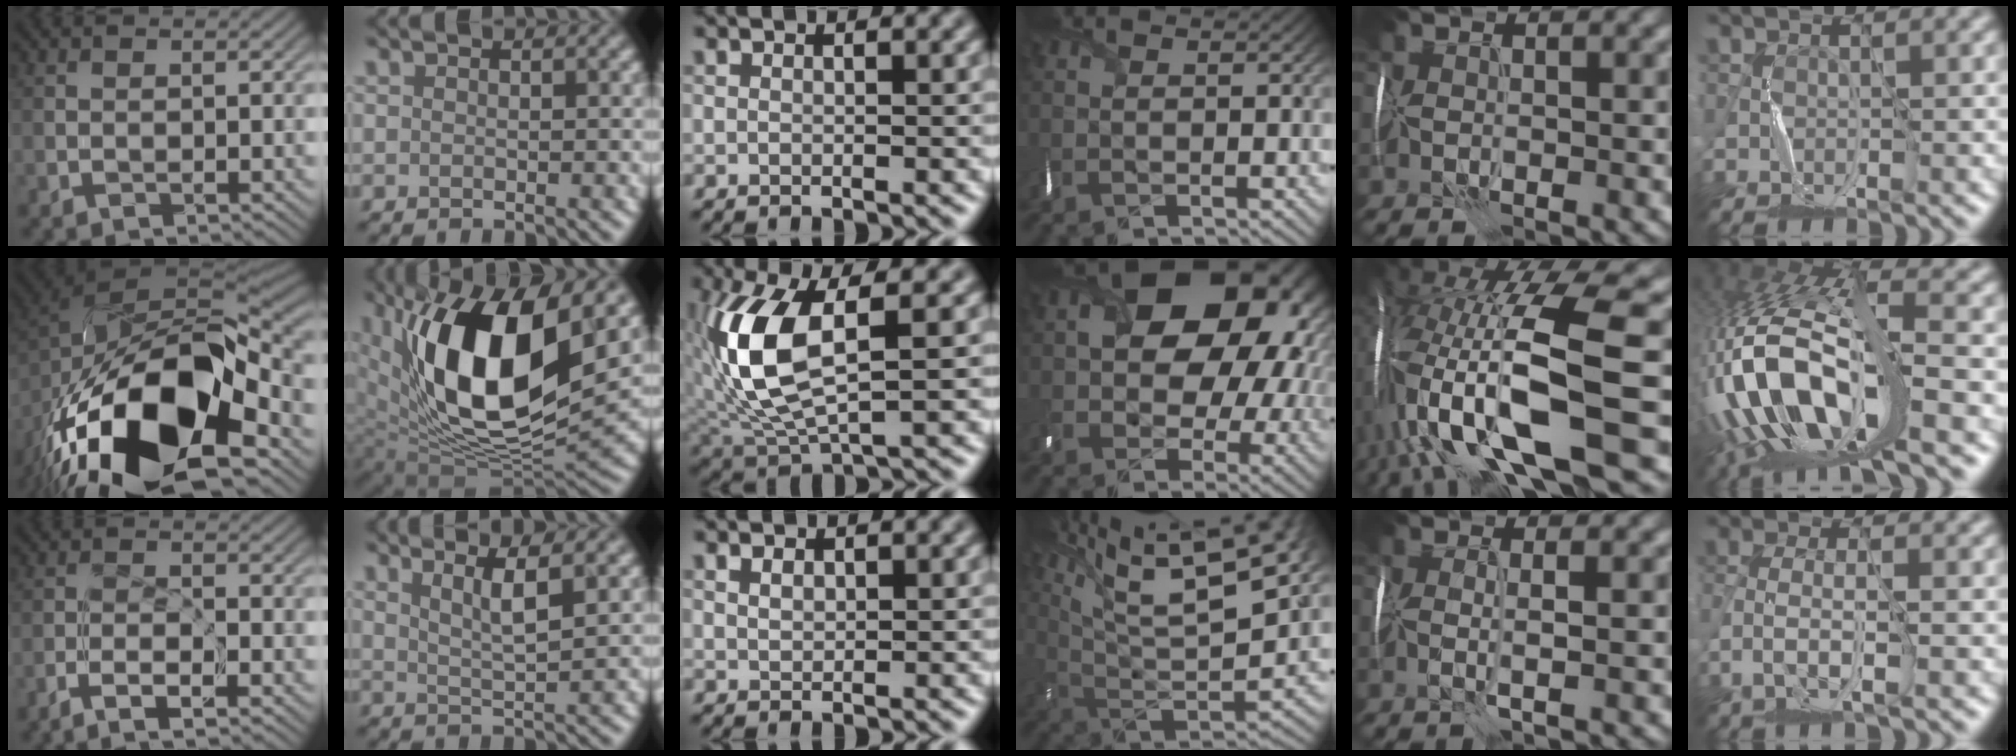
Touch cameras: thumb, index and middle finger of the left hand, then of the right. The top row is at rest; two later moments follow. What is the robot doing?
{"motion": "wrap", "object": "ribbon"}